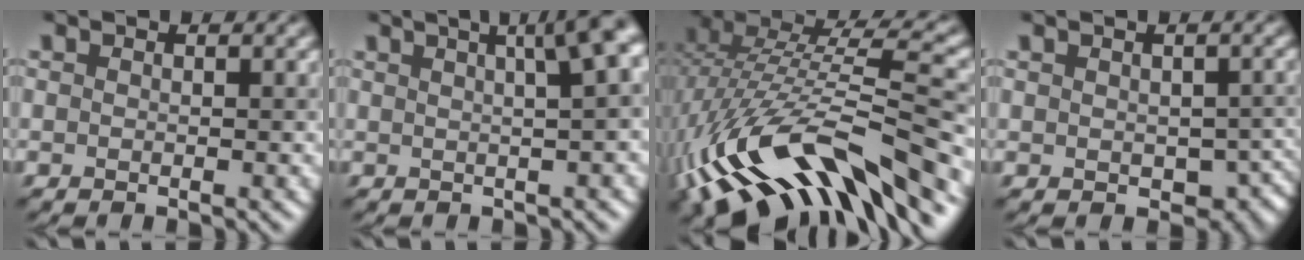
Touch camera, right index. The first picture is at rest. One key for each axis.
{"total": 10.1, "fx": 4.0, "fy": 3.9, "fz": 8.4, "tx": -0.024, "ty": 0.065, "tz": 0.018}
{"total": 14.3, "fx": -6.4, "fy": 6.0, "fz": 11.3, "tx": -0.225, "ty": 0.020, "tz": -0.105}
{"total": 4.4, "fx": -1.0, "fy": 3.1, "fz": 3.0, "tx": -0.041, "ty": -0.018, "tz": -0.008}